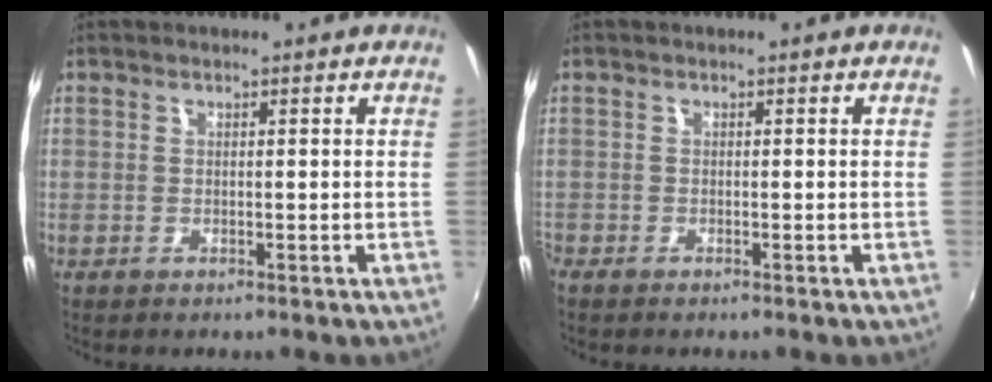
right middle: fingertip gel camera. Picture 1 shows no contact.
{"total": 0.6, "force": [-0.6, 0.1, 0.2], "torque": [-0.005, -0.004, -0.014]}